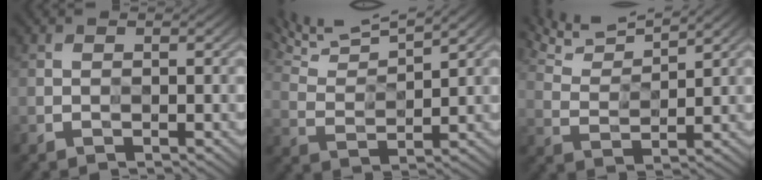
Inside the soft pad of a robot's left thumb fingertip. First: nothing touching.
{"total": 9.3, "force": [8.2, 1.4, 4.1], "torque": [-0.084, 0.009, 0.143]}
{"total": 7.0, "force": [6.6, 0.9, 2.3], "torque": [-0.062, 0.012, 0.126]}